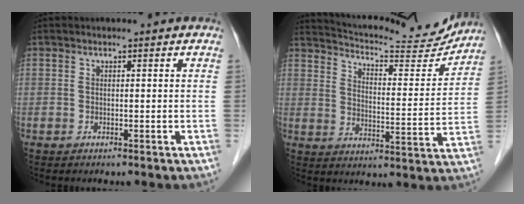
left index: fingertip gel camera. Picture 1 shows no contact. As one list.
[{"total": 17.9, "force": [17.1, 2.2, 4.6], "torque": [-0.075, -0.040, 0.225]}]